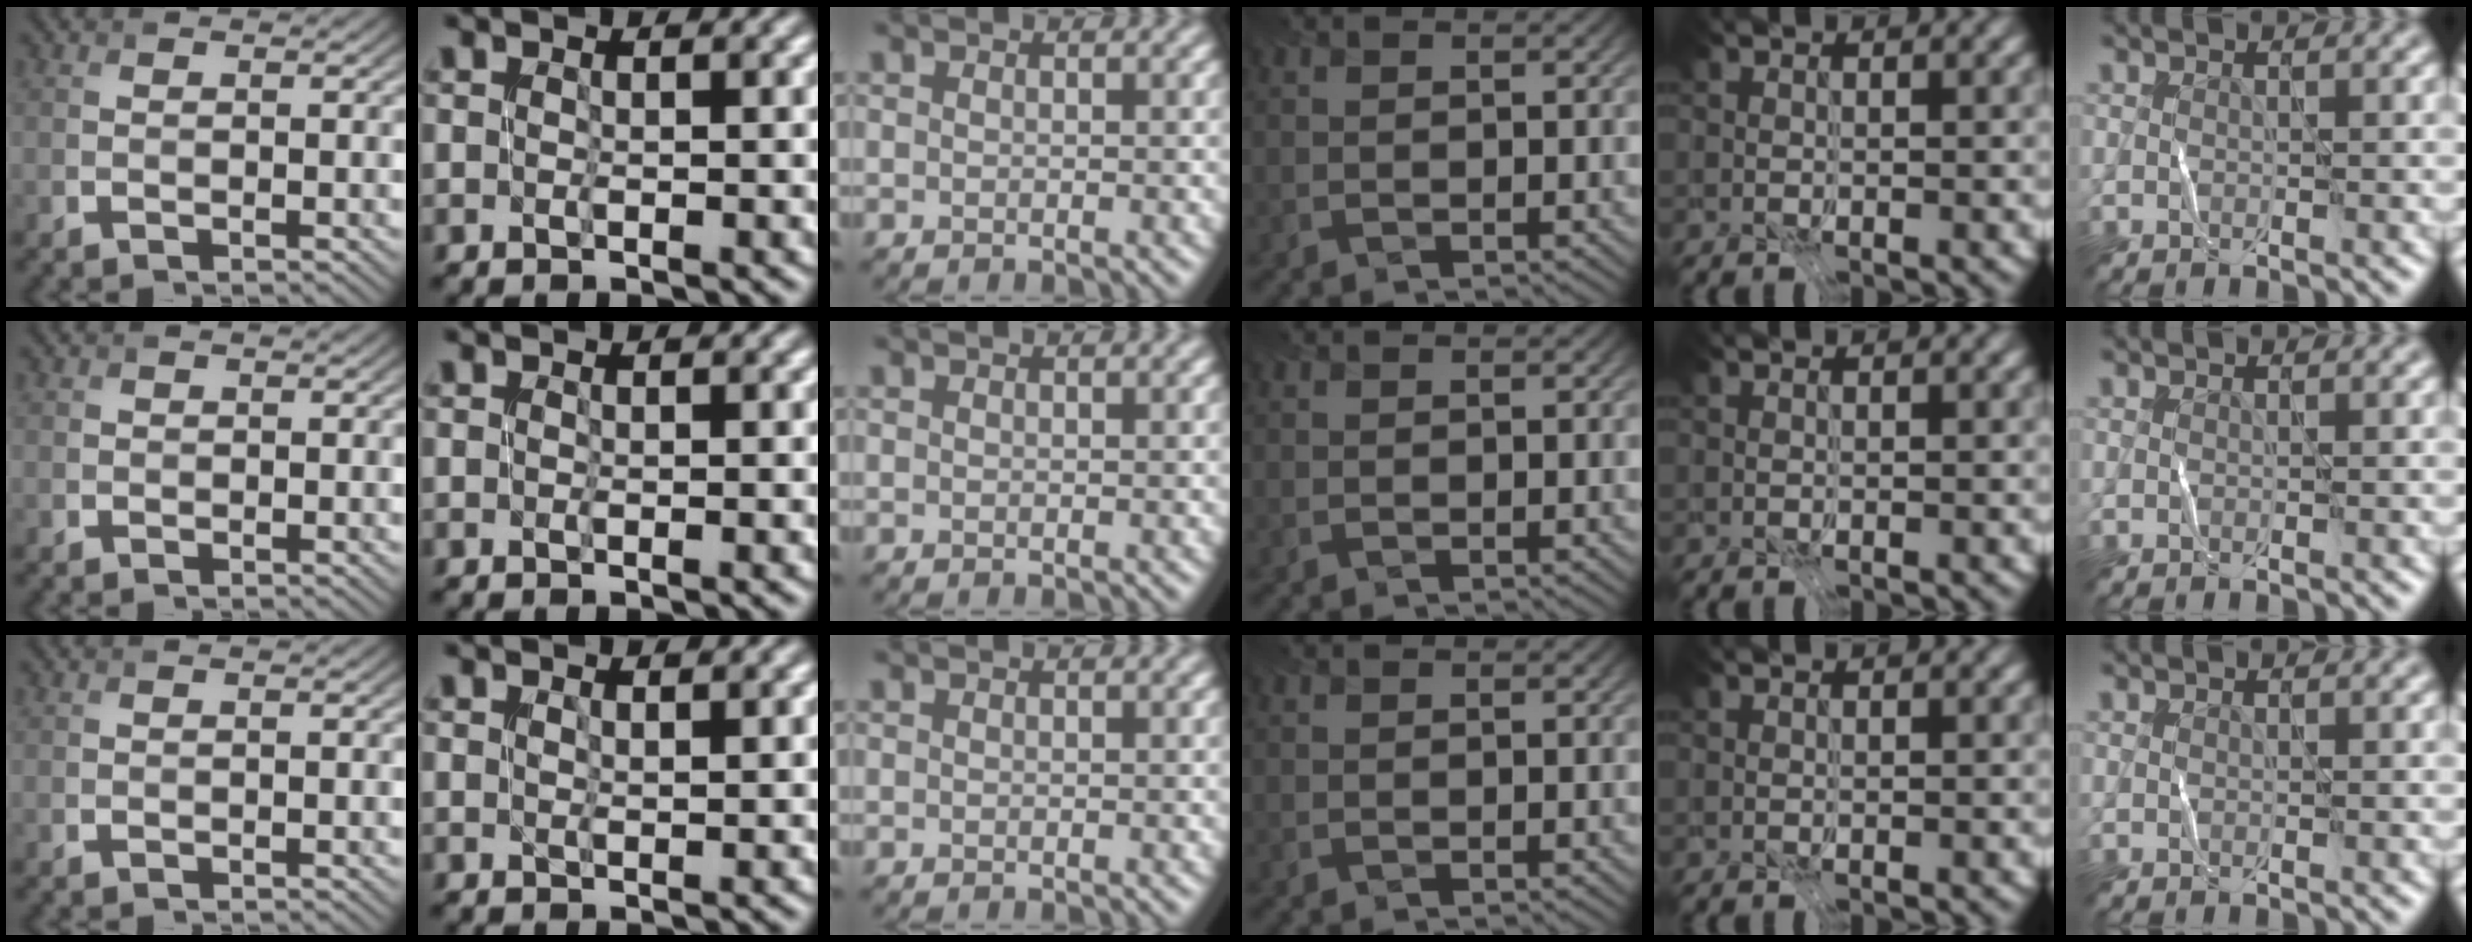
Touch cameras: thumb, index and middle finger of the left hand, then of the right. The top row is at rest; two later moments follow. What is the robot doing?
{"motion": "fold", "object": "receipt paper"}